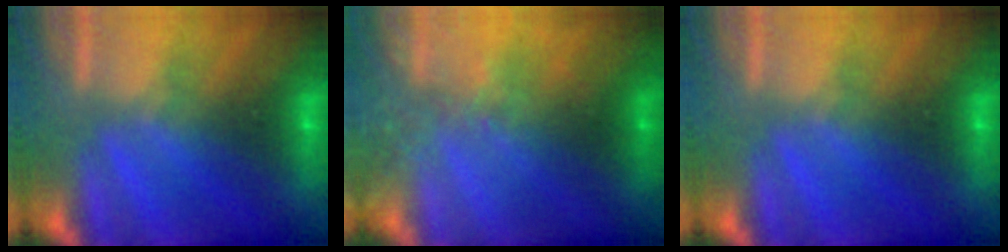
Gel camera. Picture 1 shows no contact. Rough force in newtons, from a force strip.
{"total": 2.4}
{"total": 0.0}